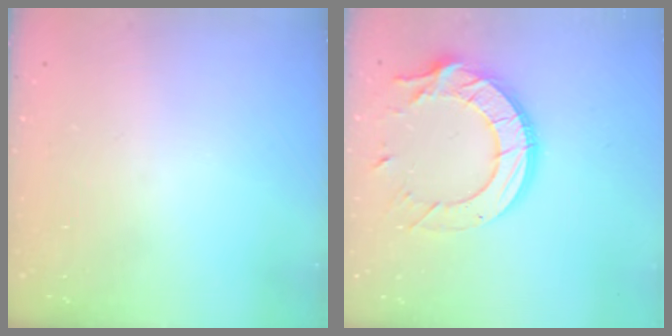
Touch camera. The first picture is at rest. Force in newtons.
{"total": 16.0, "press": 15.9, "slide": 1.4}